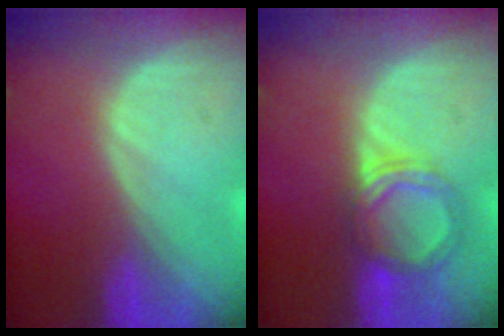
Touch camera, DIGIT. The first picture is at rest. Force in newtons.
{"total": 5.5, "press": 5.2, "slide": 1.7}